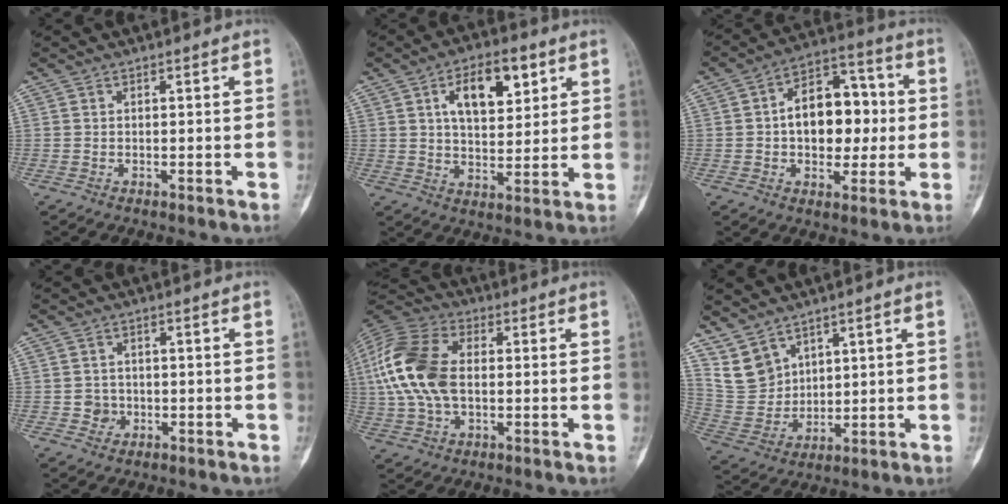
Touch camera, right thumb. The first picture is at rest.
{"total": 12.0, "force": [5.0, 6.2, 9.0], "torque": [-0.109, -0.013, 0.081]}
{"total": 14.6, "force": [0.3, 9.6, 11.0], "torque": [-0.117, 0.031, 0.002]}
{"total": 2.6, "force": [-0.6, 2.5, 0.5], "torque": [0.010, 0.009, -0.010]}
{"total": 16.9, "force": [0.9, 10.4, 13.3], "torque": [-0.286, 0.020, 0.013]}
{"total": 8.2, "force": [5.8, 5.4, 1.9], "torque": [-0.024, -0.037, 0.141]}